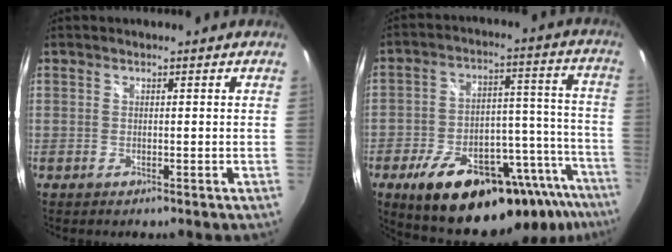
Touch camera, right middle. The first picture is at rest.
{"total": 28.6, "force": [-19.6, 11.3, 17.5], "torque": [-0.248, 0.018, -0.259]}